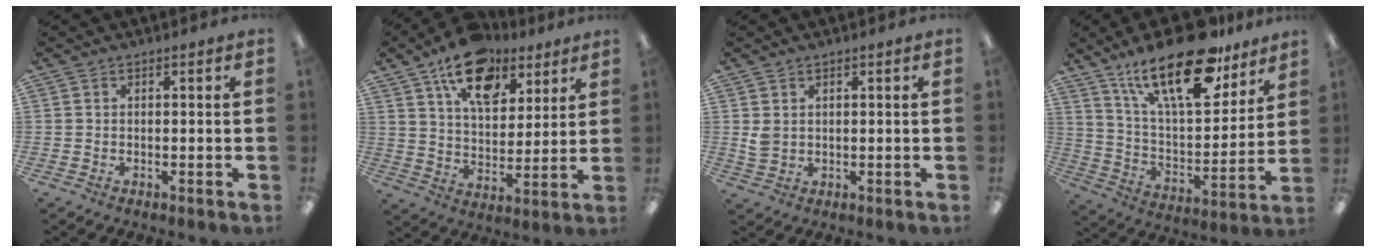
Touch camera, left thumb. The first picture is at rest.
{"total": 16.5, "force": [10.7, 8.9, 8.9], "torque": [-0.130, -0.052, 0.188]}
{"total": 2.8, "force": [1.0, 2.0, 1.6], "torque": [-0.024, -0.001, 0.018]}
{"total": 24.4, "force": [16.5, 9.1, 15.6], "torque": [-0.253, -0.094, 0.279]}